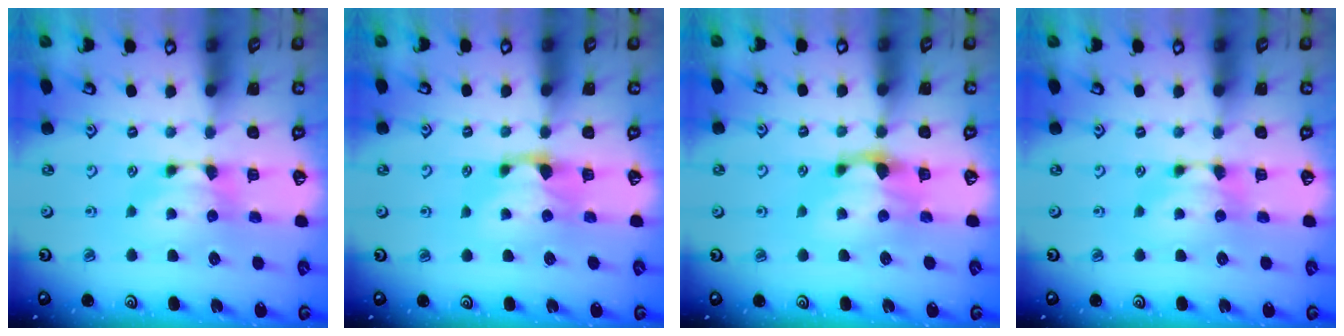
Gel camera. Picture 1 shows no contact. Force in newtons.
{"total": 1.2, "press": 0.4, "slide": 1.2}
{"total": 1.7, "press": 1.2, "slide": 1.3}
{"total": 0.0}